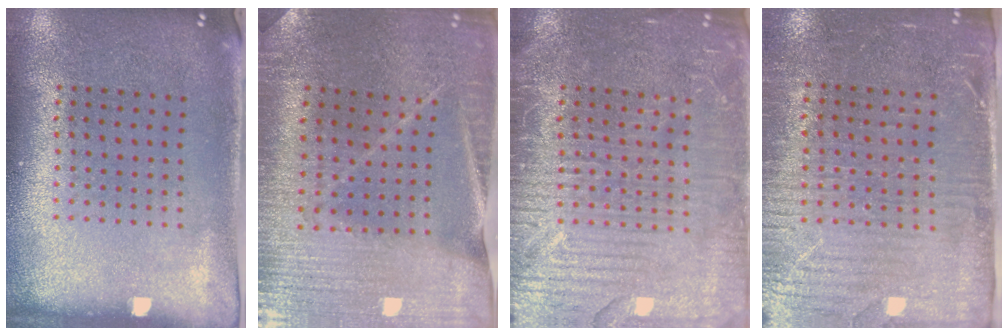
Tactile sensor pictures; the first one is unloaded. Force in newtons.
{"total": 2.0, "press": 2.0, "slide": 0.1}
{"total": 4.2, "press": 4.2, "slide": 0.6}
{"total": 3.6, "press": 3.2, "slide": 1.7}